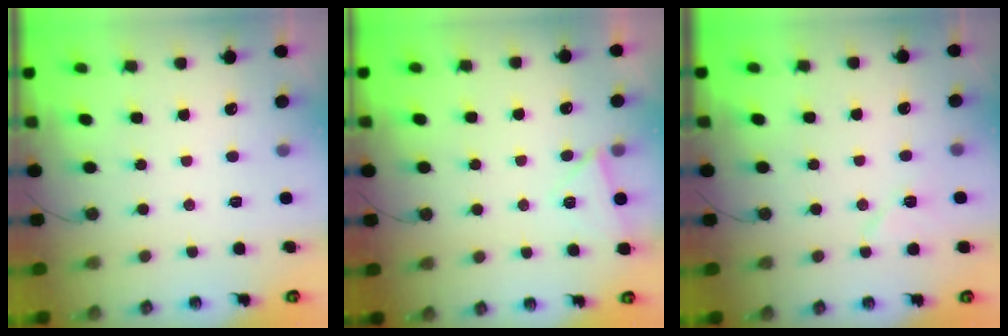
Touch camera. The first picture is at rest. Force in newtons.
{"total": 4.5, "press": 4.0, "slide": 2.1}
{"total": 6.7, "press": 6.5, "slide": 1.8}